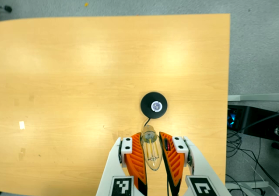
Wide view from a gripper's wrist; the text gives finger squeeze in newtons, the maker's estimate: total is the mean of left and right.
{"total": 21.1, "left": 23.1, "right": 19.1}